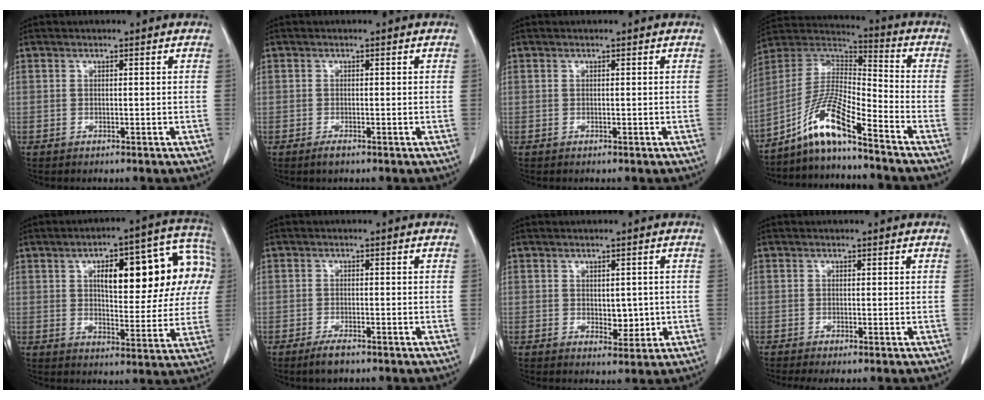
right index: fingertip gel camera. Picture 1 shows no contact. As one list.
[{"total": 1.1, "force": [-0.7, 0.5, 0.7], "torque": [-0.012, -0.002, -0.011]}, {"total": 0.0}, {"total": 11.0, "force": [-7.8, 0.6, 7.7], "torque": [-0.164, 0.010, -0.148]}, {"total": 19.4, "force": [4.8, 6.6, 17.6], "torque": [-0.239, 0.046, 0.065]}, {"total": 2.6, "force": [-1.9, 0.9, 1.6], "torque": [-0.034, -0.003, -0.031]}, {"total": 3.4, "force": [0.1, 2.0, 2.7], "torque": [-0.029, -0.003, 0.013]}, {"total": 1.5, "force": [-0.7, 0.3, 1.3], "torque": [-0.026, -0.006, -0.012]}]